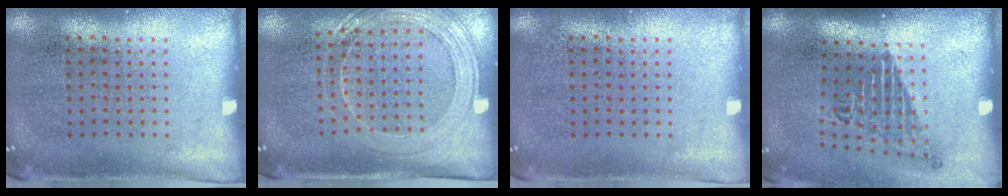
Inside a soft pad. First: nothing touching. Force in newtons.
{"total": 1.6, "press": 1.5, "slide": 0.4}
{"total": 0.0}
{"total": 1.7, "press": 1.2, "slide": 1.3}